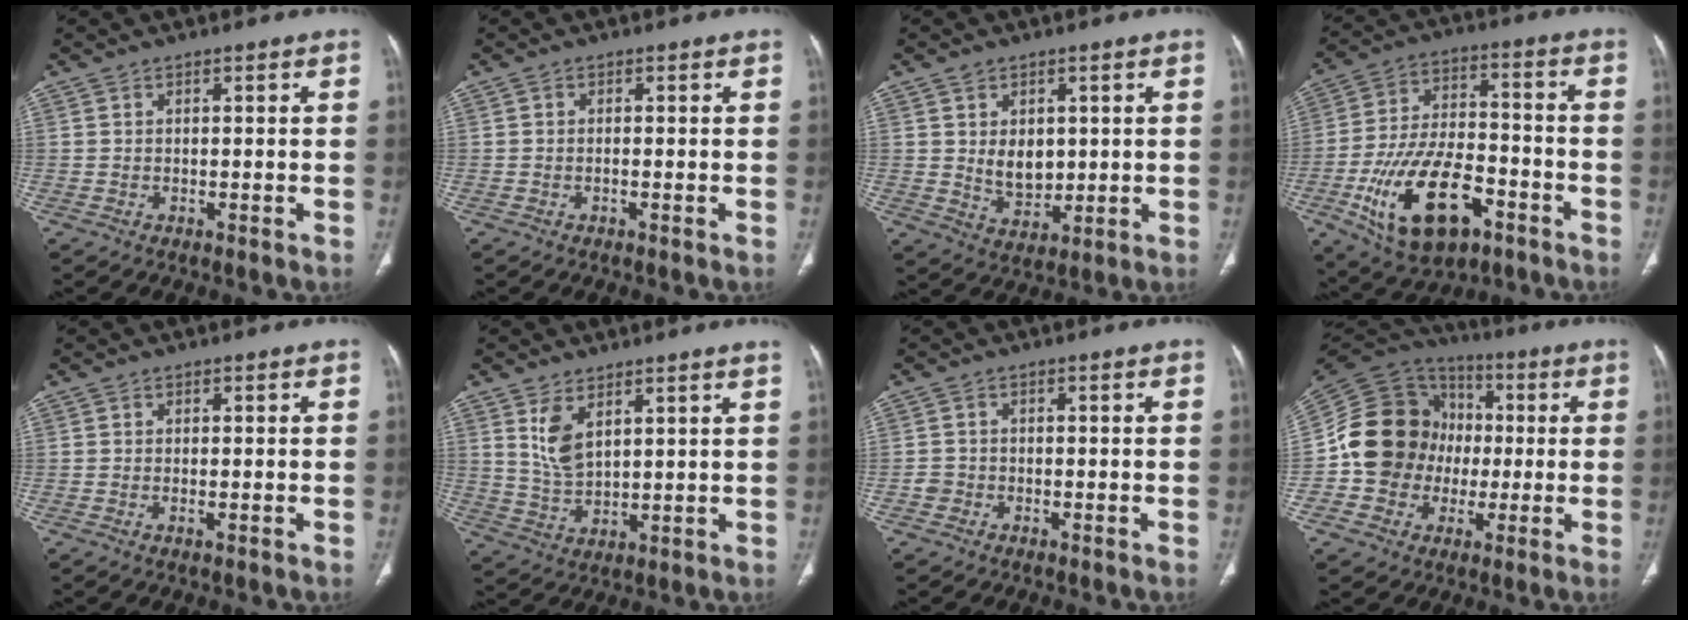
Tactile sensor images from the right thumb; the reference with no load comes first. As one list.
[{"total": 0.5, "force": [-0.3, 0.3, 0.4], "torque": [-0.005, 0.003, -0.008]}, {"total": 7.0, "force": [1.0, 5.1, 4.6], "torque": [-0.046, -0.014, 0.030]}, {"total": 20.3, "force": [-8.8, 10.6, 15.0], "torque": [-0.257, 0.043, -0.138]}, {"total": 1.0, "force": [-0.3, 0.4, 0.9], "torque": [-0.019, -0.001, -0.008]}, {"total": 7.0, "force": [4.1, 2.5, 5.1], "torque": [-0.088, -0.028, 0.081]}, {"total": 1.7, "force": [-1.0, 1.4, 0.4], "torque": [-0.007, 0.007, -0.024]}, {"total": 18.6, "force": [-1.4, 16.5, 8.5], "torque": [-0.132, 0.041, -0.027]}]